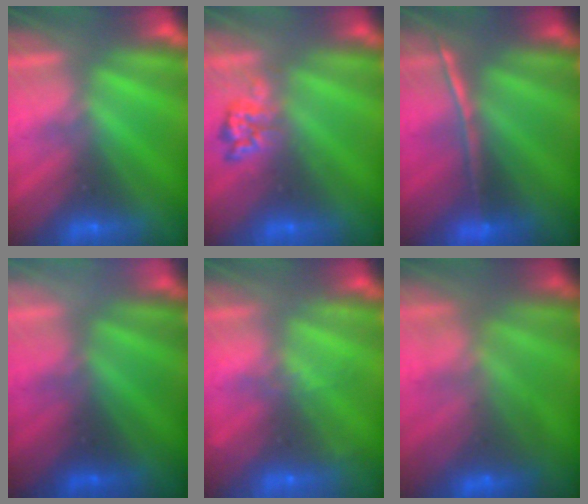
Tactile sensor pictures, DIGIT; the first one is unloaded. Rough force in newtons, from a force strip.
{"total": 2.4}
{"total": 1.5}
{"total": 2.4}
{"total": 2.2}
{"total": 7.4}